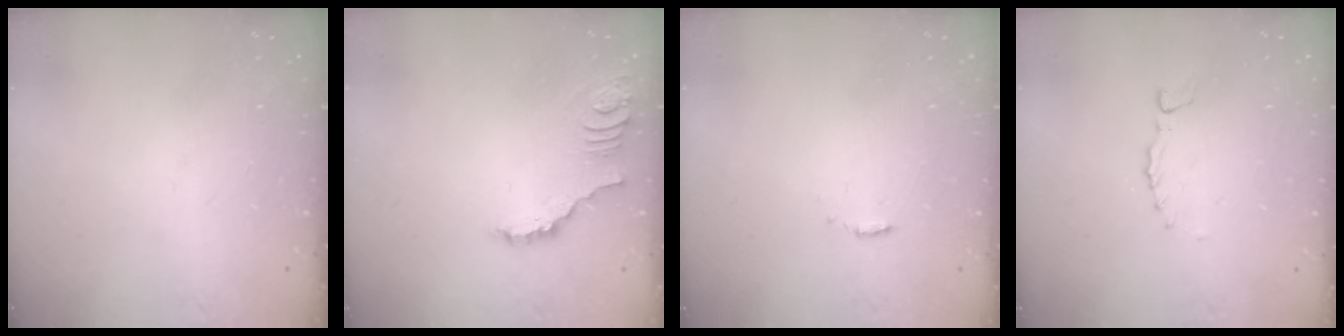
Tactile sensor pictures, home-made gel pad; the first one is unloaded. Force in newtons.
{"total": 3.5, "press": 3.5, "slide": 0.2}
{"total": 1.3, "press": 1.3, "slide": 0.3}
{"total": 0.0}